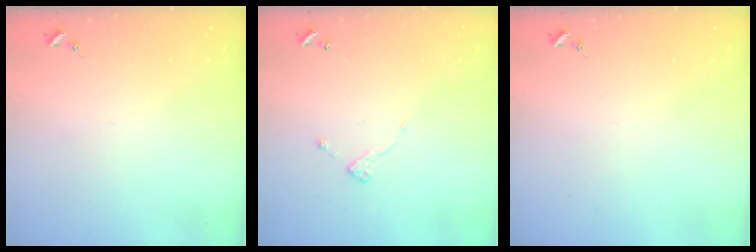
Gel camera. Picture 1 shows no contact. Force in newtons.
{"total": 4.5, "press": 4.5, "slide": 0.5}
{"total": 0.0}